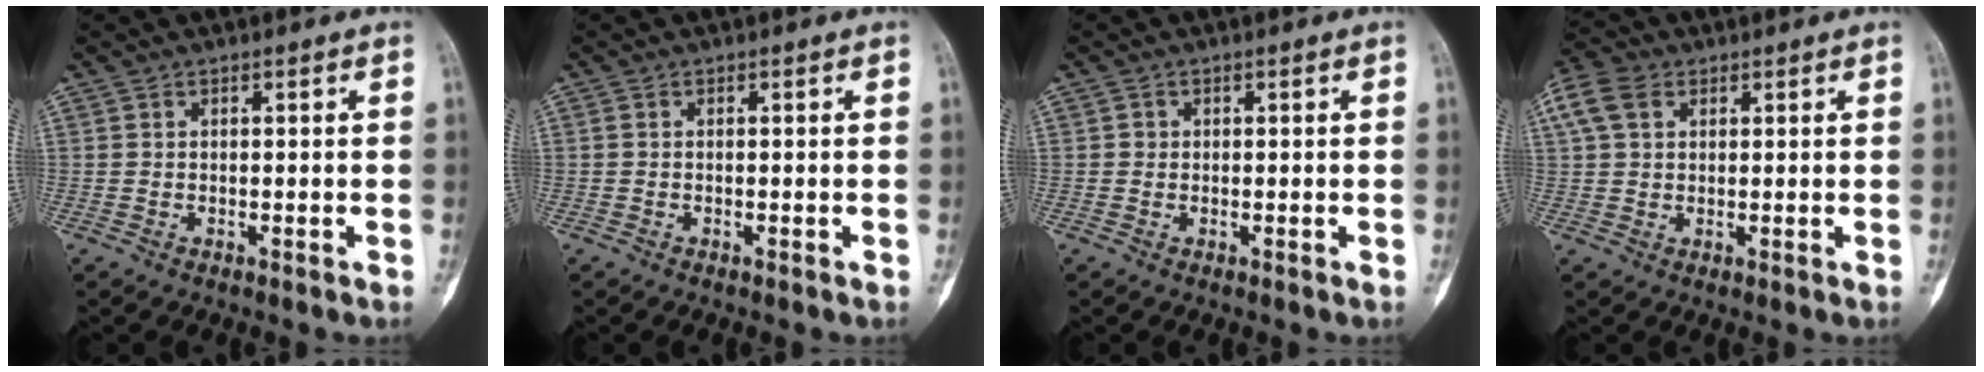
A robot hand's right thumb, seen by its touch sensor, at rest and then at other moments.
{"total": 0.0}
{"total": 0.7, "force": [0.0, 0.7, 0.1], "torque": [0.004, 0.003, 0.001]}
{"total": 7.6, "force": [3.1, 5.3, 4.5], "torque": [-0.093, 0.017, 0.059]}